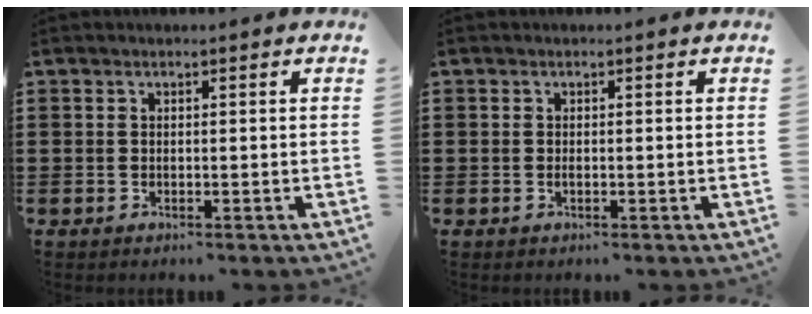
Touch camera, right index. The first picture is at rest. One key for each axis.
{"total": 0.8, "fx": -0.2, "fy": 0.1, "fz": 0.8, "tx": -0.016, "ty": -0.006, "tz": -0.002}